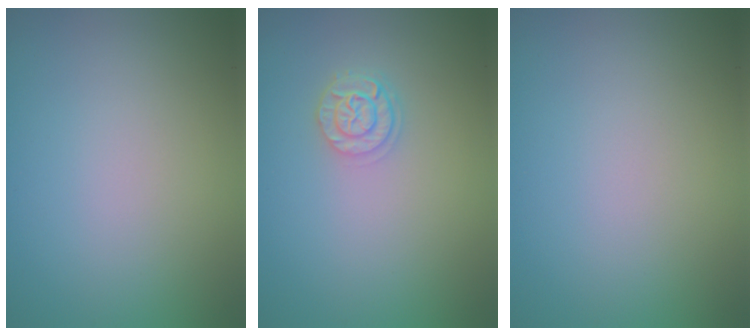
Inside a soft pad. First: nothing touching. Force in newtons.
{"total": 2.4, "press": 2.0, "slide": 1.3}
{"total": 0.0}